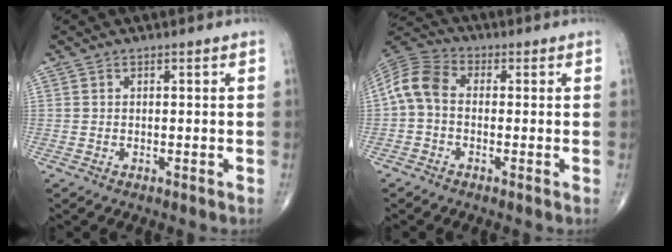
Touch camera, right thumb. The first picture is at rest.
{"total": 7.6, "force": [-0.4, 5.2, 5.5], "torque": [-0.107, 0.022, -0.025]}